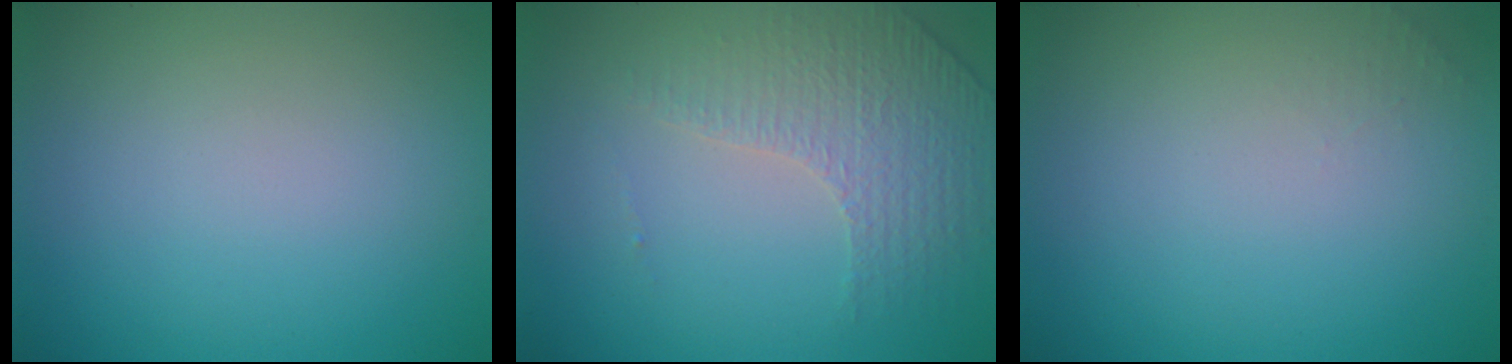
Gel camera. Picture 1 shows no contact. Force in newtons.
{"total": 4.4, "press": 2.8, "slide": 3.3}
{"total": 0.7, "press": 0.7, "slide": 0.1}